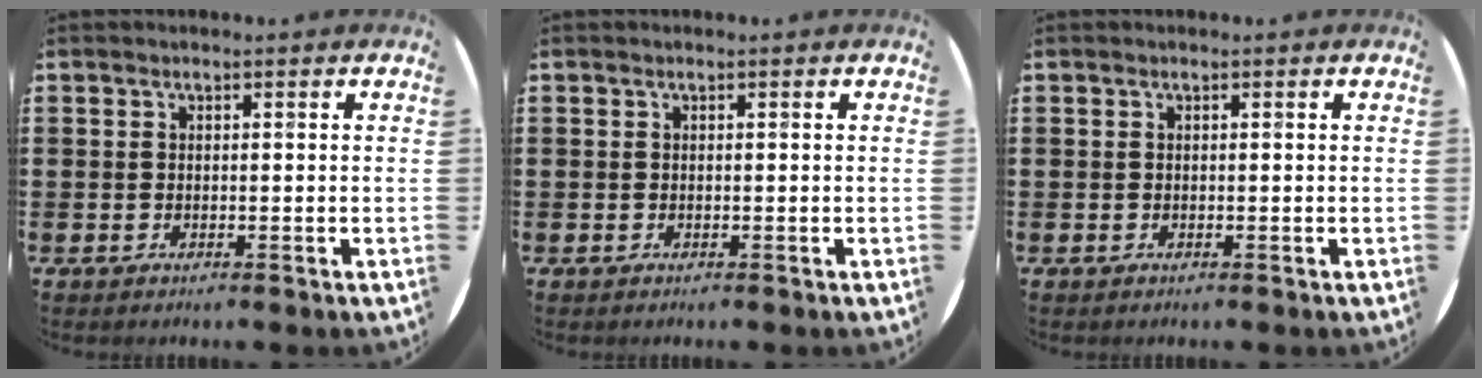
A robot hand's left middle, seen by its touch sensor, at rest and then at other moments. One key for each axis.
{"total": 0.0}
{"total": 0.0}